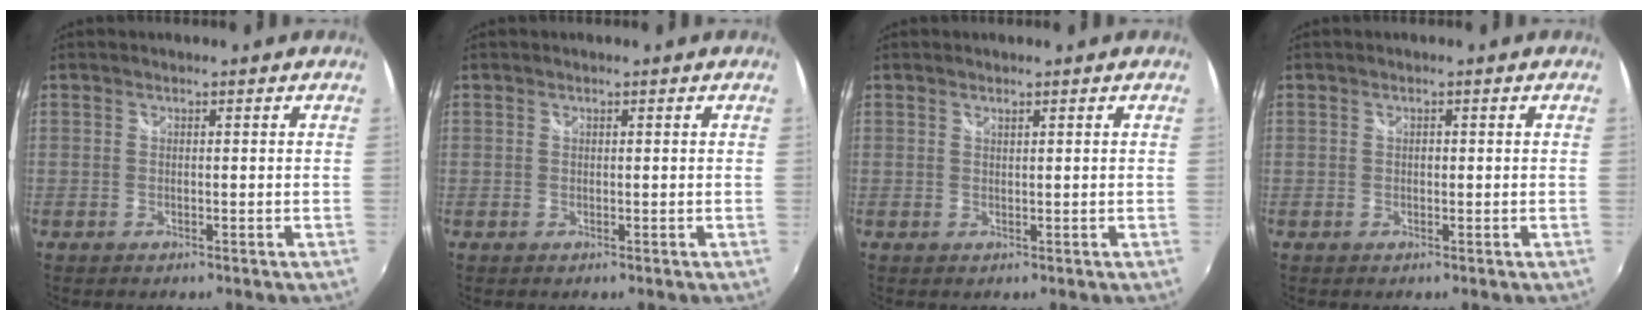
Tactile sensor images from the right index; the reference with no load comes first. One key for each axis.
{"total": 0.0}
{"total": 0.6, "fx": 0.5, "fy": 0.0, "fz": 0.2, "tx": -0.002, "ty": 0.001, "tz": 0.010}
{"total": 0.6, "fx": 0.0, "fy": 0.5, "fz": 0.3, "tx": -0.004, "ty": 0.002, "tz": 0.001}